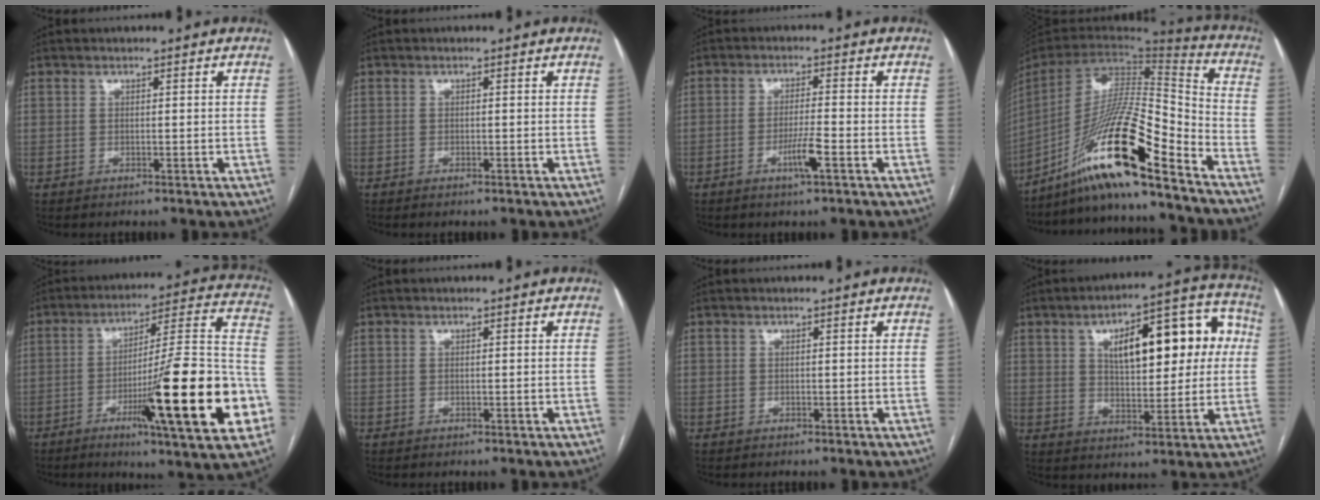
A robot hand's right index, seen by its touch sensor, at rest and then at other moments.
{"total": 0.8, "force": [-0.6, -0.1, 0.6], "torque": [-0.015, -0.001, -0.008]}
{"total": 4.4, "force": [-2.0, -0.2, 3.9], "torque": [-0.073, -0.006, -0.038]}
{"total": 20.2, "force": [-14.2, 0.7, 14.4], "torque": [-0.283, -0.007, -0.259]}
{"total": 24.3, "force": [-8.3, 1.4, 22.9], "torque": [-0.298, -0.007, -0.123]}
{"total": 0.0}
{"total": 0.0}
{"total": 16.0, "force": [3.8, 6.5, 14.1], "torque": [-0.185, 0.042, 0.060]}